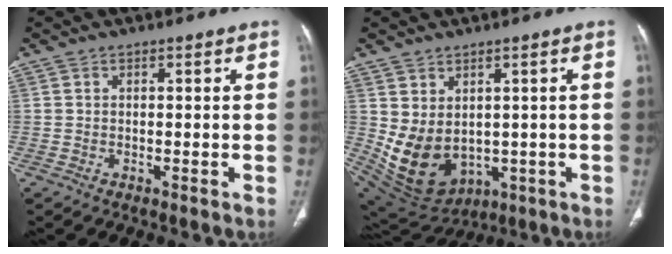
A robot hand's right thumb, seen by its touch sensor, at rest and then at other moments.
{"total": 11.9, "force": [-0.1, 8.7, 8.0], "torque": [-0.130, -0.012, 0.040]}